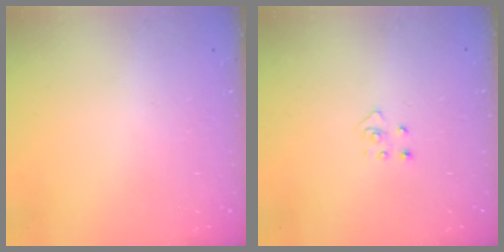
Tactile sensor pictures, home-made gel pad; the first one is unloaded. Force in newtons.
{"total": 3.3, "press": 3.3, "slide": 0.3}